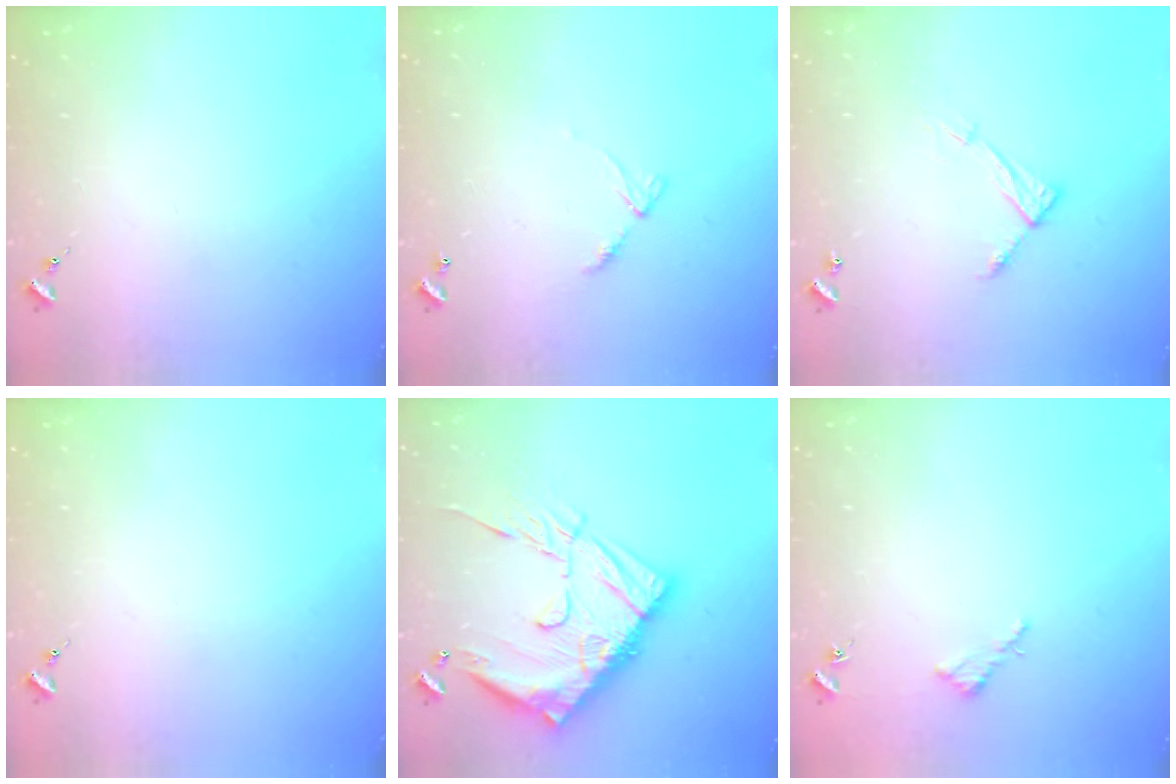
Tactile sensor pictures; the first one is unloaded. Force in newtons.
{"total": 6.1, "press": 6.0, "slide": 0.6}
{"total": 8.1, "press": 8.1, "slide": 0.6}
{"total": 0.0}
{"total": 22.5, "press": 22.4, "slide": 2.1}
{"total": 2.6, "press": 2.6, "slide": 0.2}